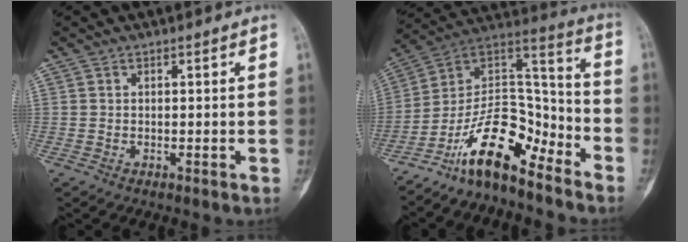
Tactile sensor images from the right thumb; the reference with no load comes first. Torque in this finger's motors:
{"motor_torque": [0.41, 0.70, 1.53, -1.24, 0.33]}